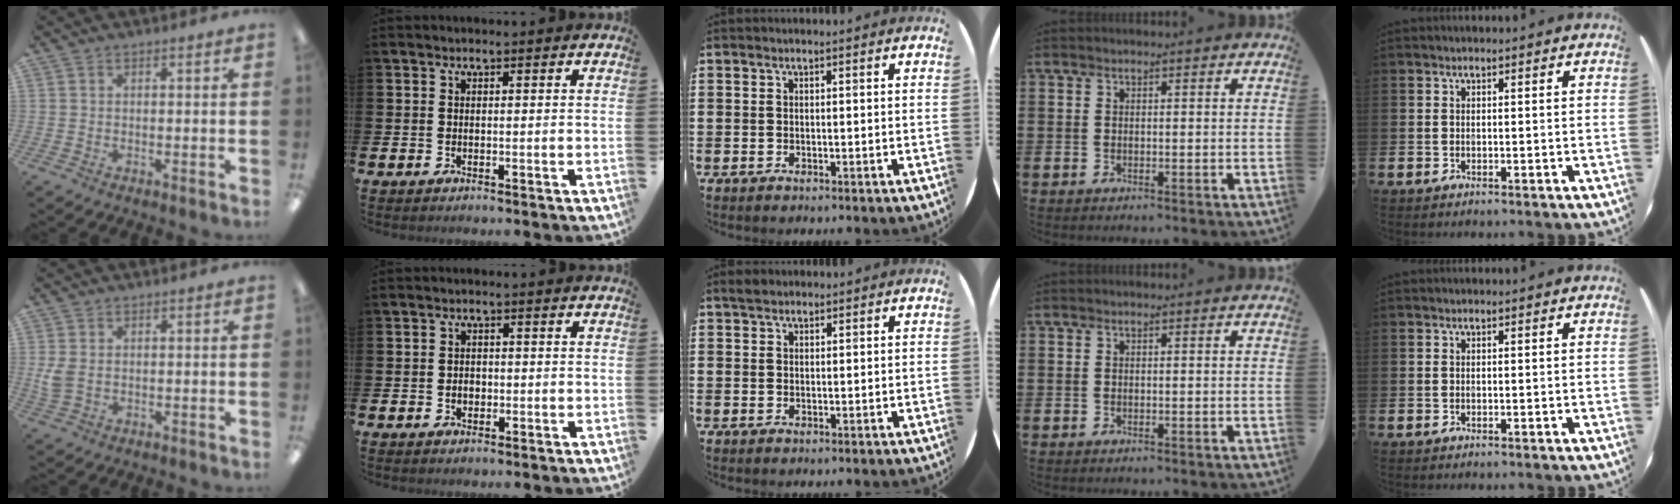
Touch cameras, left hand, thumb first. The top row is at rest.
{"thumb": {"total": 3.5, "force": [0.3, 2.4, 2.5], "torque": [-0.055, -0.004, 0.001]}, "index": {"total": 1.6, "force": [-0.3, 1.3, 0.9], "torque": [-0.008, 0.002, -0.010]}, "middle": {"total": 1.5, "force": [1.3, 0.6, 0.4], "torque": [-0.004, 0.001, 0.024]}}